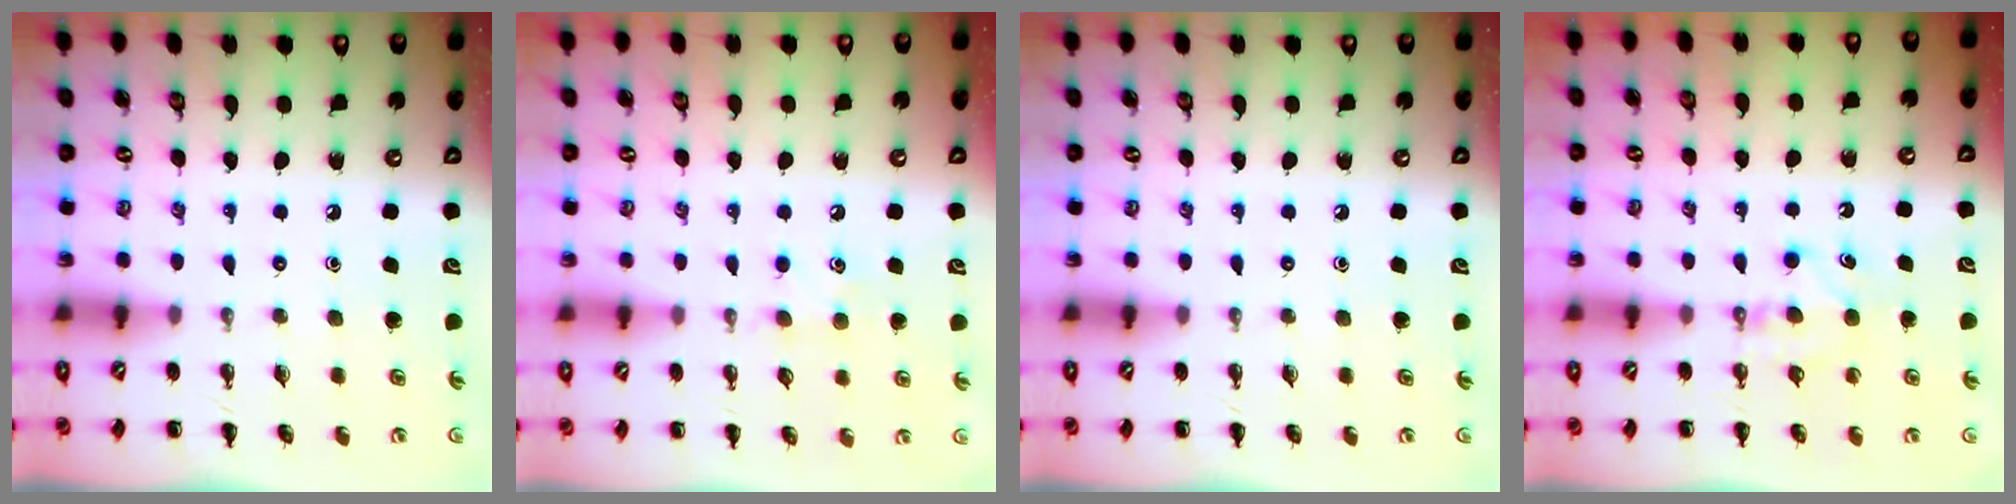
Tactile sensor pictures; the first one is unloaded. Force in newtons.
{"total": 6.7, "press": 6.6, "slide": 1.6}
{"total": 0.0}
{"total": 5.6, "press": 5.3, "slide": 1.6}